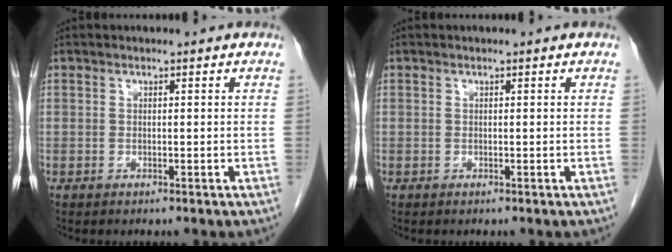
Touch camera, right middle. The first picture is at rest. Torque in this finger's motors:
{"motor_torque": [0.37, 0.13, -0.02, 0.00]}